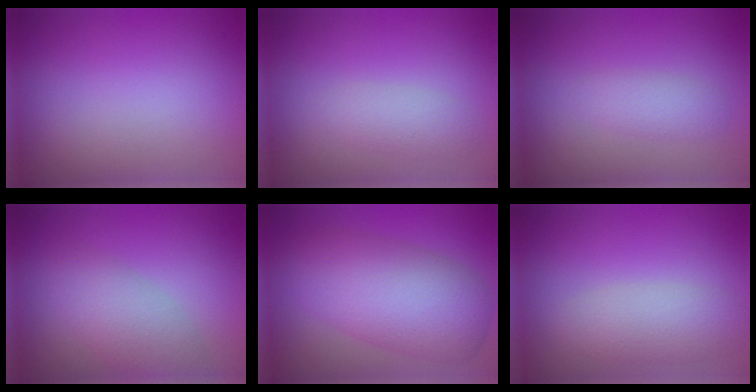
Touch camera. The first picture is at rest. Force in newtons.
{"total": 2.0, "press": 2.0, "slide": 0.1}
{"total": 1.6, "press": 1.6, "slide": 0.1}
{"total": 4.0, "press": 4.0, "slide": 0.0}
{"total": 8.3, "press": 8.3, "slide": 0.3}
{"total": 3.1, "press": 3.1, "slide": 0.1}